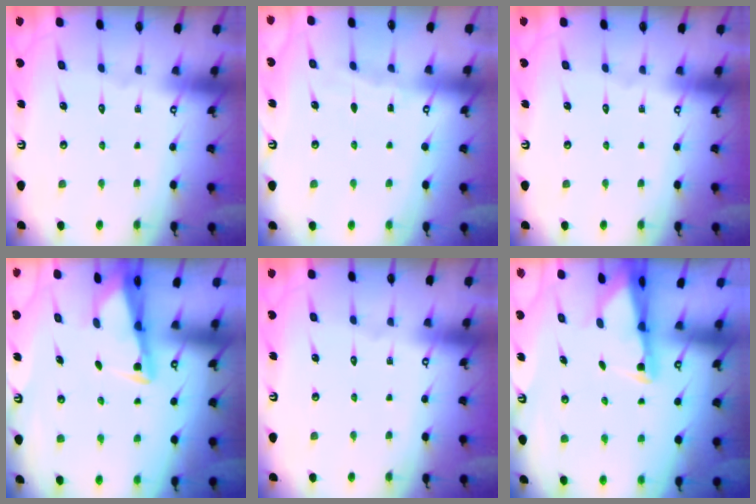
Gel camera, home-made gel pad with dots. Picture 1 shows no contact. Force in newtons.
{"total": 3.0, "press": 3.0, "slide": 0.4}
{"total": 0.0}
{"total": 2.5, "press": 2.5, "slide": 0.5}
{"total": 0.0}
{"total": 2.5, "press": 2.5, "slide": 0.5}